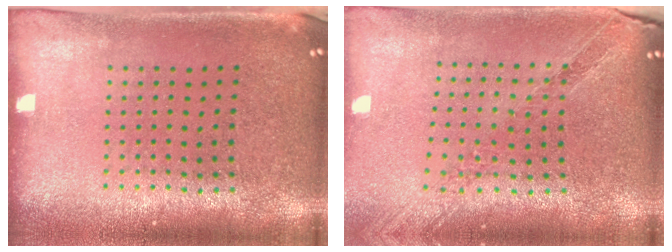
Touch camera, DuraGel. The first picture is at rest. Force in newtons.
{"total": 1.0, "press": 1.0, "slide": 0.0}